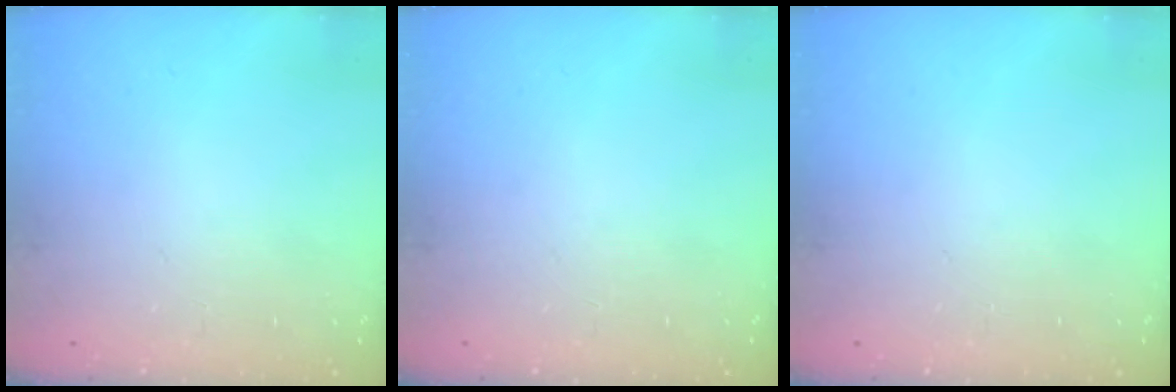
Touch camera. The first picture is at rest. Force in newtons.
{"total": 0.0}
{"total": 0.0}